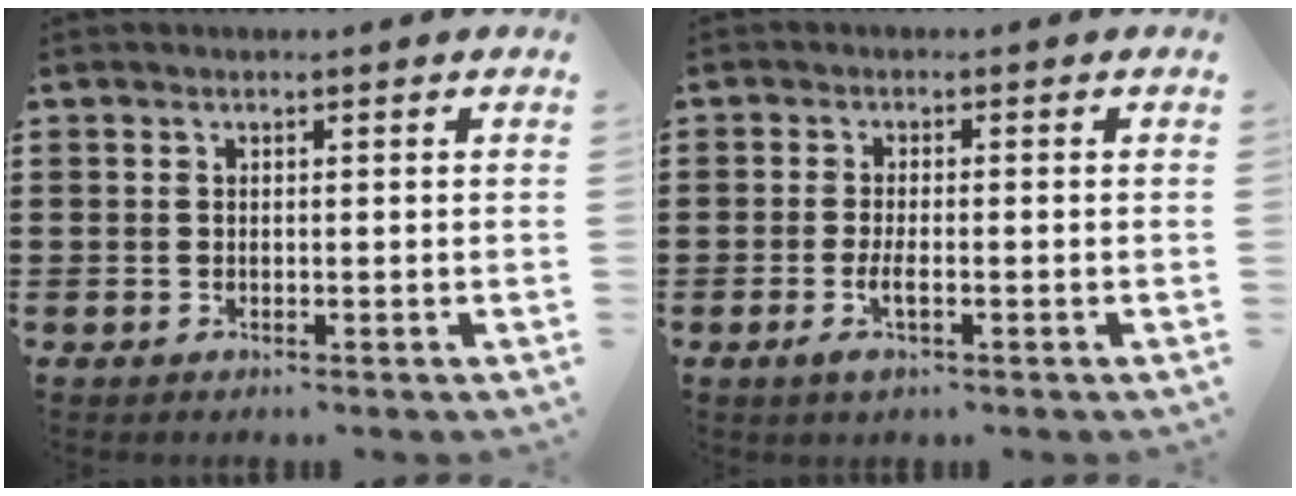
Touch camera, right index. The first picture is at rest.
{"total": 2.9, "force": [-1.1, 0.6, 2.7], "torque": [-0.058, -0.008, -0.023]}